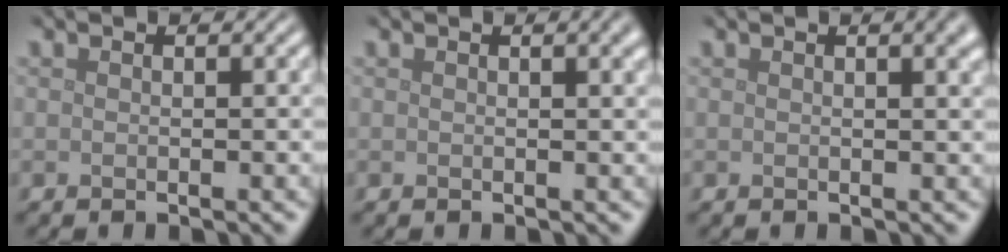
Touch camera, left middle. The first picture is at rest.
{"total": 2.0, "force": [0.9, 0.7, 1.7], "torque": [-0.011, 0.008, 0.011]}
{"total": 2.7, "force": [1.2, 1.0, 2.2], "torque": [-0.012, 0.007, 0.014]}